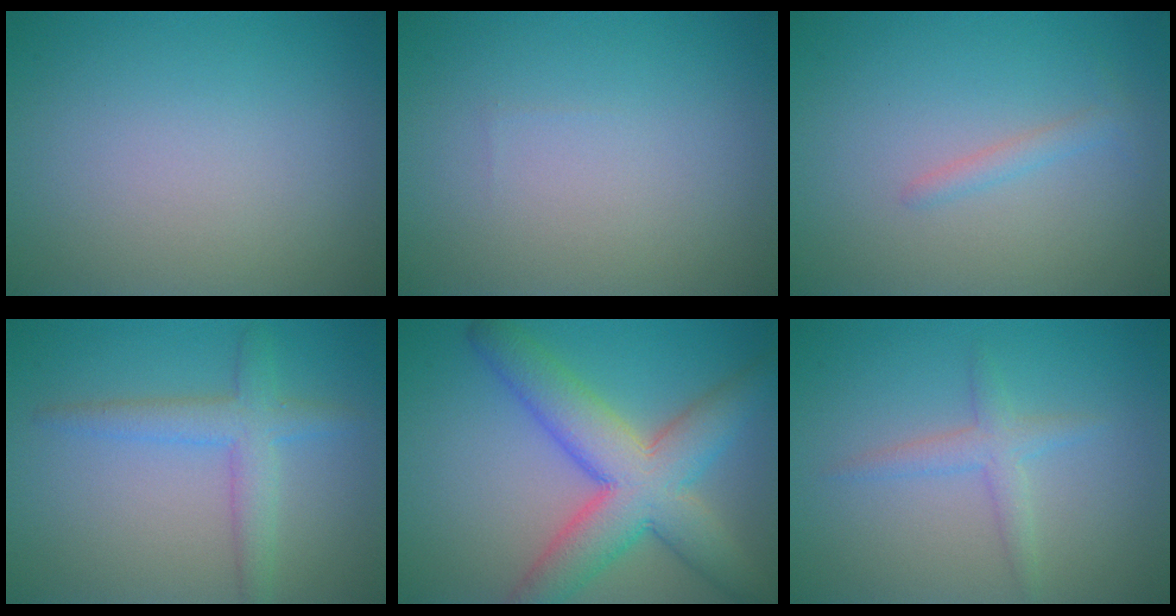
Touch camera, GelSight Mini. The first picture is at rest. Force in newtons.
{"total": 0.0}
{"total": 1.1, "press": 1.1, "slide": 0.1}
{"total": 3.3, "press": 3.3, "slide": 0.2}
{"total": 8.7, "press": 8.7, "slide": 0.5}
{"total": 1.9, "press": 1.9, "slide": 0.1}